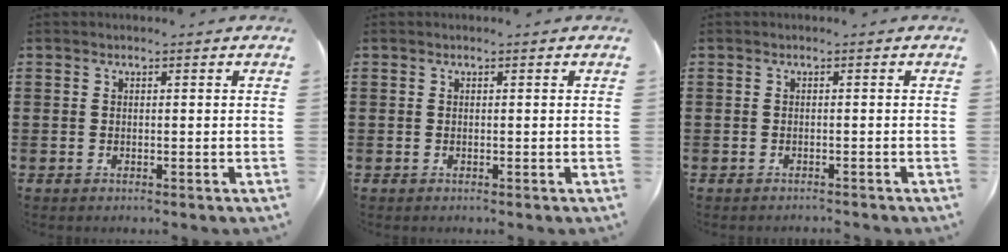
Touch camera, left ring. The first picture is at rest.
{"total": 0.0}
{"total": 0.6, "force": [-0.6, 0.0, 0.1], "torque": [-0.005, -0.001, -0.012]}